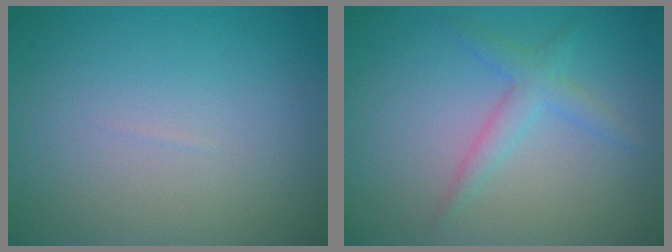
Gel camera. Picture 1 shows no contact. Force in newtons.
{"total": 2.2, "press": 2.2, "slide": 0.1}